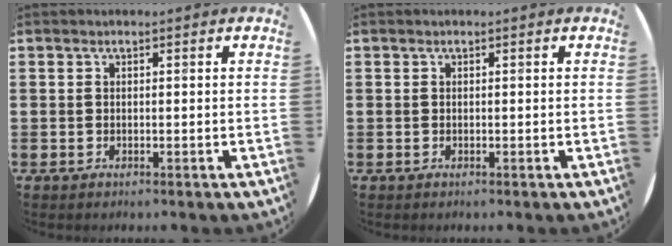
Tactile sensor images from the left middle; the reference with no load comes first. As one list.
[{"total": 0.0}]